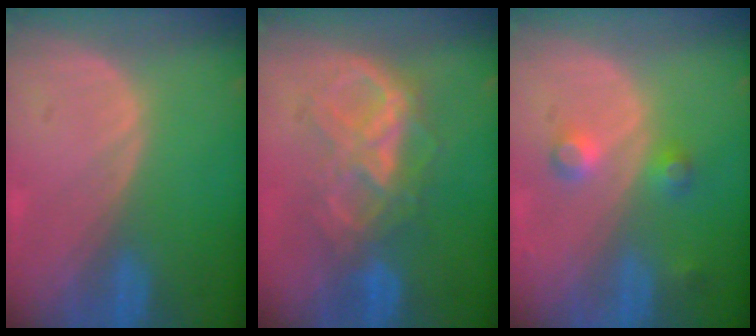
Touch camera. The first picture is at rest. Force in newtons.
{"total": 7.4, "press": 7.4, "slide": 0.4}
{"total": 3.5, "press": 3.4, "slide": 0.7}